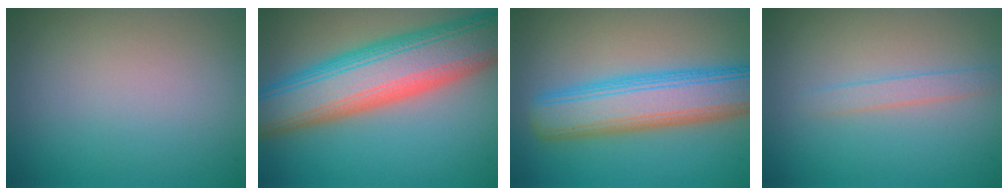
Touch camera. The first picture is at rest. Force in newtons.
{"total": 12.0, "press": 11.9, "slide": 0.5}
{"total": 8.0, "press": 8.0, "slide": 0.4}
{"total": 1.4, "press": 1.4, "slide": 0.0}